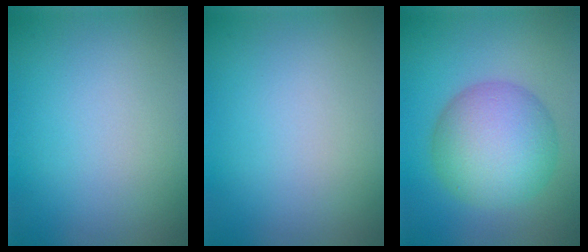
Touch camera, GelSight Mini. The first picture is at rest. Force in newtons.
{"total": 0.0}
{"total": 8.5, "press": 8.5, "slide": 0.2}